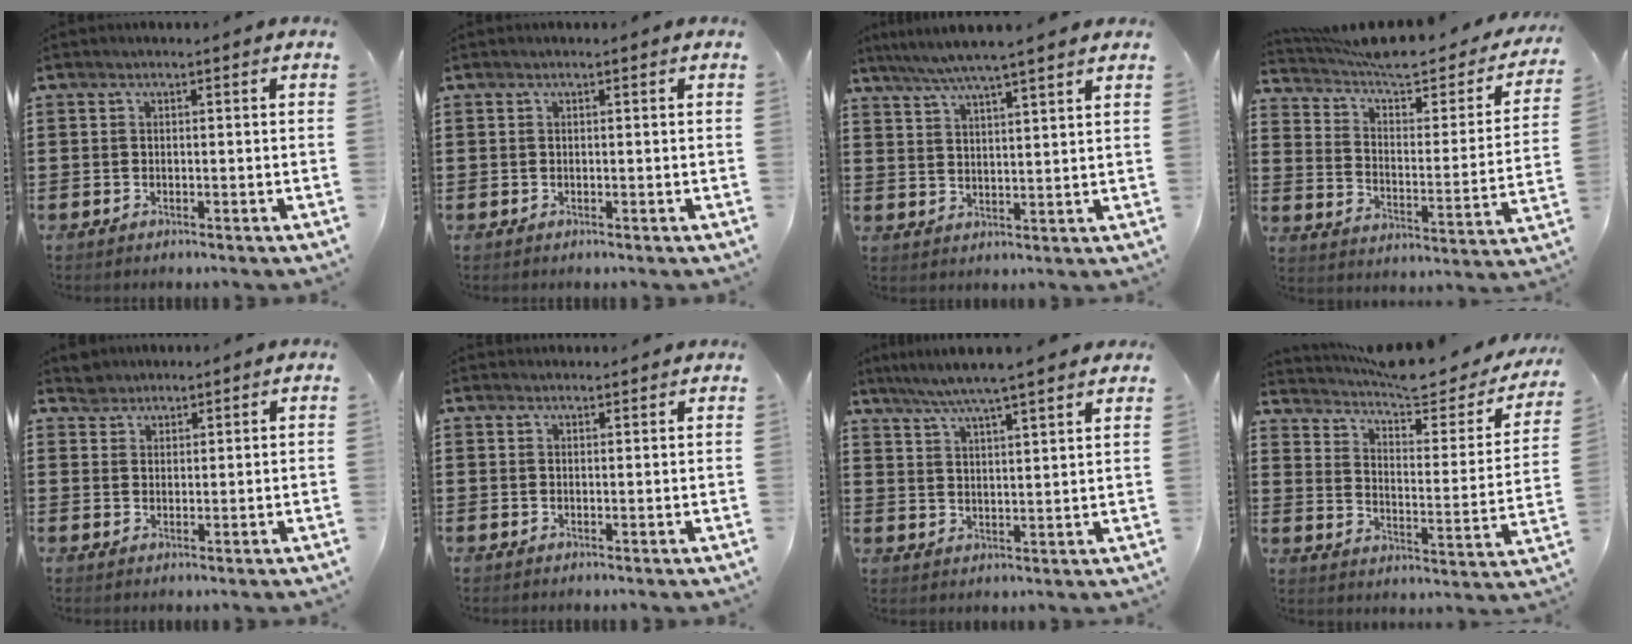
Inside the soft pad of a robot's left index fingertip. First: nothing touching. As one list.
[{"total": 0.0}, {"total": 5.3, "force": [4.6, -0.3, 2.6], "torque": [-0.064, -0.019, 0.079]}, {"total": 7.3, "force": [6.4, 1.5, 3.2], "torque": [-0.084, -0.044, 0.106]}, {"total": 2.2, "force": [2.0, 1.0, -0.3], "torque": [-0.001, 0.004, 0.040]}, {"total": 1.3, "force": [1.3, 0.2, -0.1], "torque": [-0.003, 0.000, 0.025]}, {"total": 5.6, "force": [4.9, -0.5, 2.6], "torque": [-0.067, -0.021, 0.084]}, {"total": 6.8, "force": [5.9, 1.3, 3.2], "torque": [-0.082, -0.037, 0.099]}]